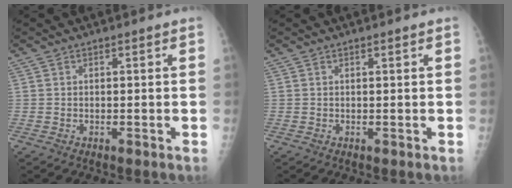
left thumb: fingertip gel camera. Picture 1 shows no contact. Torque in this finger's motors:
{"motor_torque": [-0.09, 0.06, -0.17, -0.10, 0.02]}